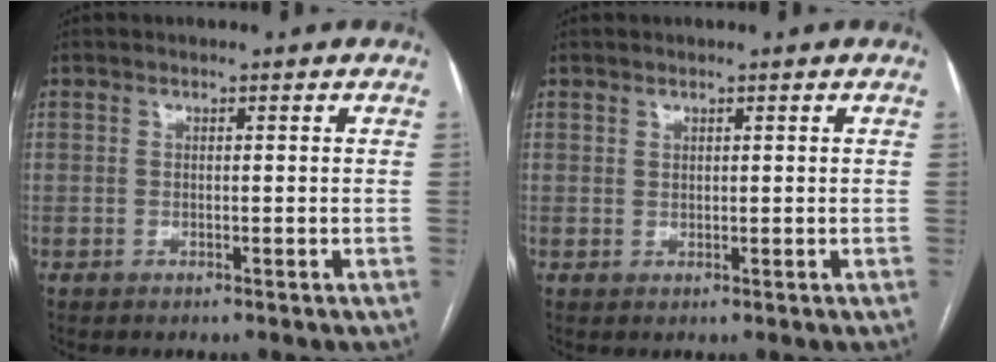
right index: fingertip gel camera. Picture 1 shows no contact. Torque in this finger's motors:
{"motor_torque": [-0.19, -0.13, -0.07, -0.01]}